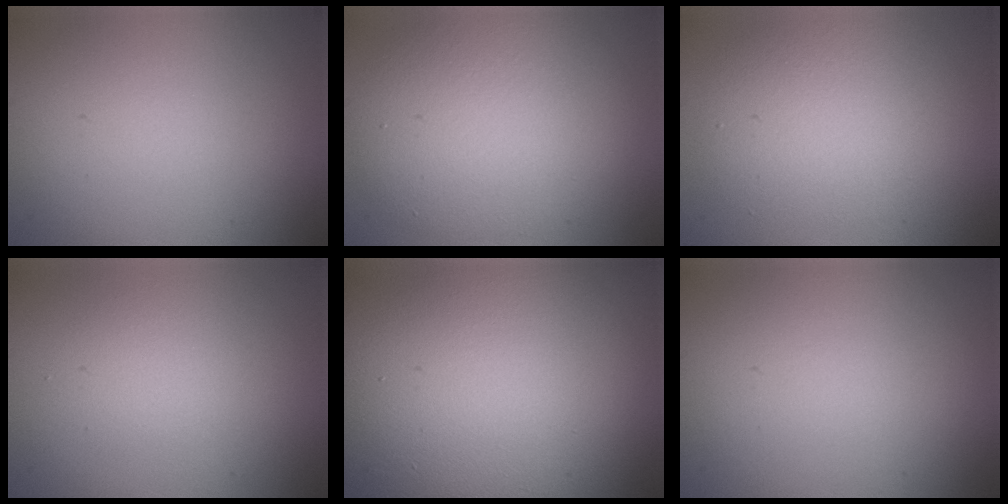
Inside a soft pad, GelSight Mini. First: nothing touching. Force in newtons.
{"total": 7.9, "press": 7.8, "slide": 0.7}
{"total": 4.7, "press": 4.6, "slide": 0.5}
{"total": 2.0, "press": 2.0, "slide": 0.2}
{"total": 21.0, "press": 21.0, "slide": 1.0}
{"total": 0.0}